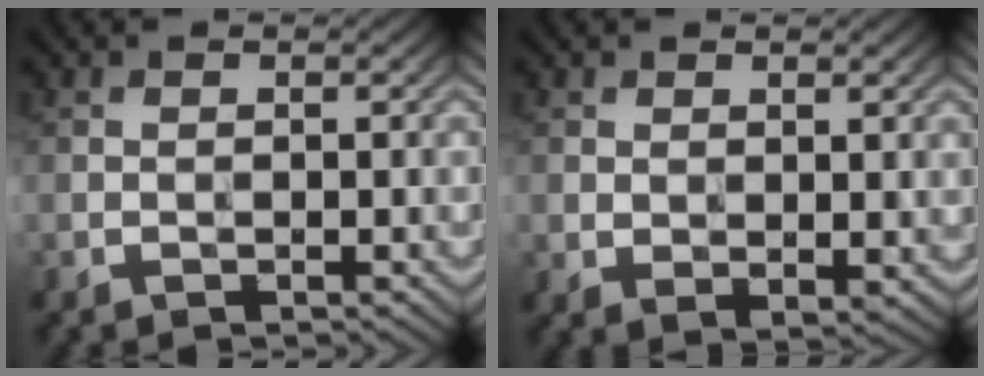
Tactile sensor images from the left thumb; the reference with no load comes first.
{"total": 2.5, "force": [0.9, 1.4, 2.0], "torque": [-0.035, -0.010, 0.021]}